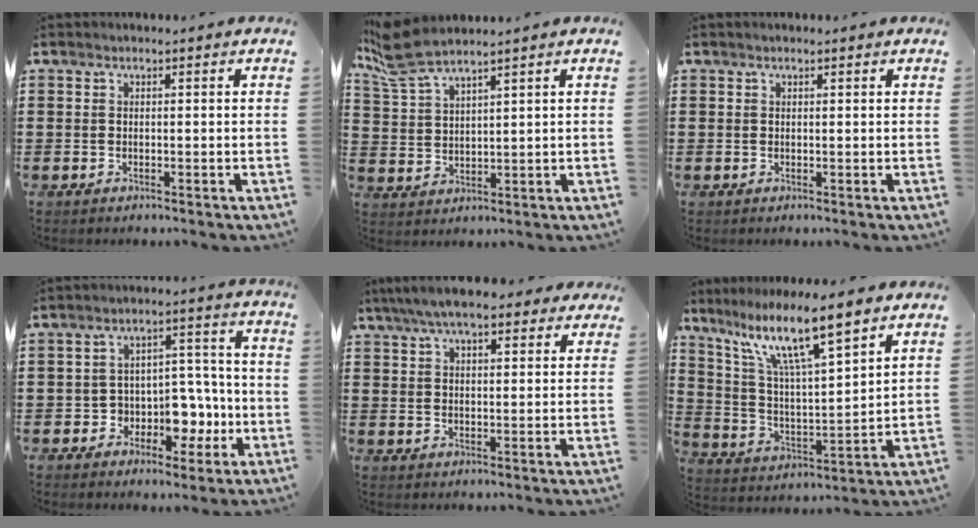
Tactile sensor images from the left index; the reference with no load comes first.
{"total": 6.5, "force": [5.3, 0.9, 3.8], "torque": [-0.099, -0.015, 0.095]}
{"total": 0.6, "force": [0.4, 0.2, 0.4], "torque": [-0.008, 0.002, 0.007]}
{"total": 6.9, "force": [-1.7, 5.9, 3.1], "torque": [-0.053, 0.005, -0.029]}
{"total": 7.5, "force": [6.2, 1.7, 3.8], "torque": [-0.091, -0.004, 0.113]}
{"total": 11.7, "force": [8.2, 1.6, 8.2], "torque": [-0.175, -0.041, 0.135]}